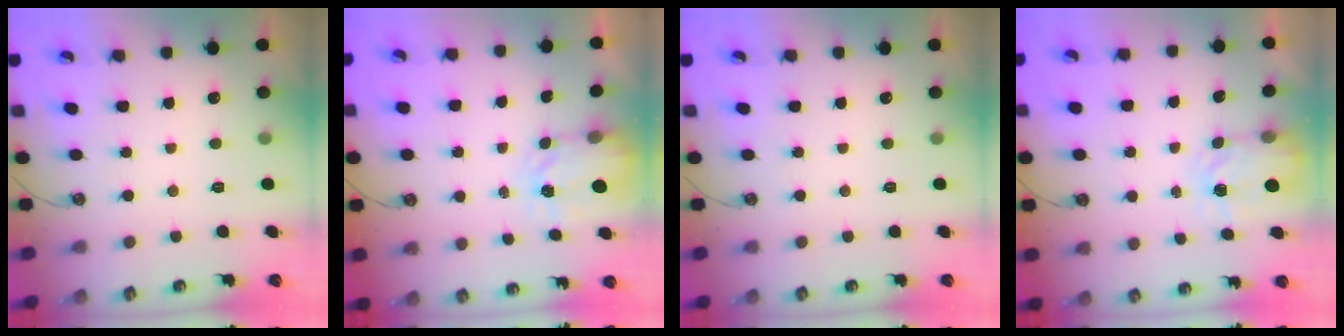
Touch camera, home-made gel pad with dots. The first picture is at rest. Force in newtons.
{"total": 3.7, "press": 3.7, "slide": 0.5}
{"total": 0.0}
{"total": 3.9, "press": 3.9, "slide": 0.7}